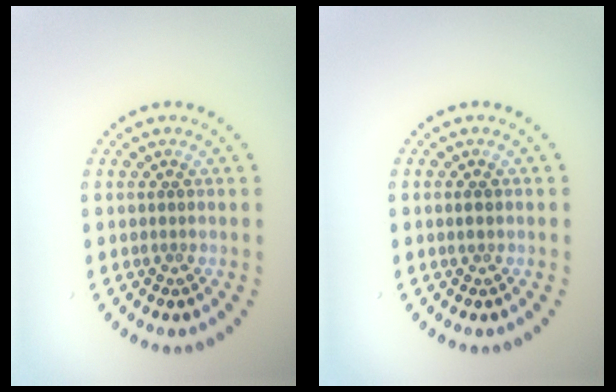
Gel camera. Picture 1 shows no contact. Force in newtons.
{"total": 0.8, "press": 0.8, "slide": 0.4}